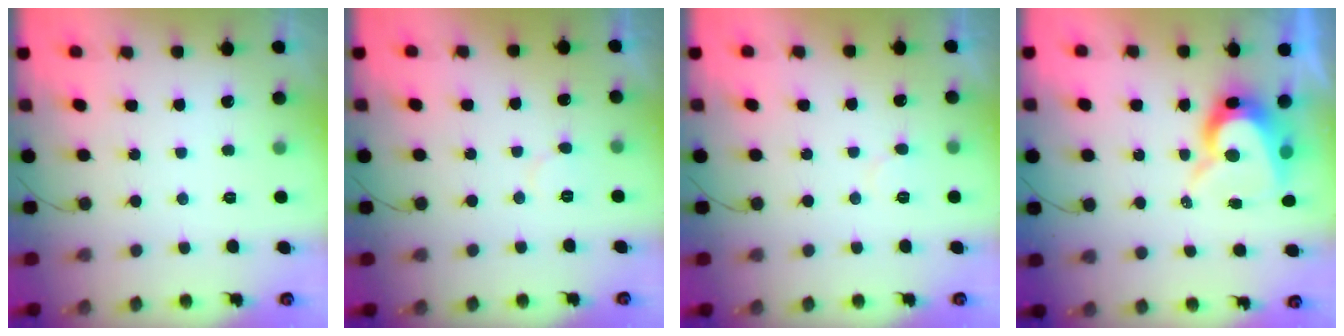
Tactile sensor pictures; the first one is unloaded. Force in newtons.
{"total": 3.9, "press": 3.9, "slide": 0.3}
{"total": 5.3, "press": 5.3, "slide": 0.4}
{"total": 9.3, "press": 9.2, "slide": 0.7}